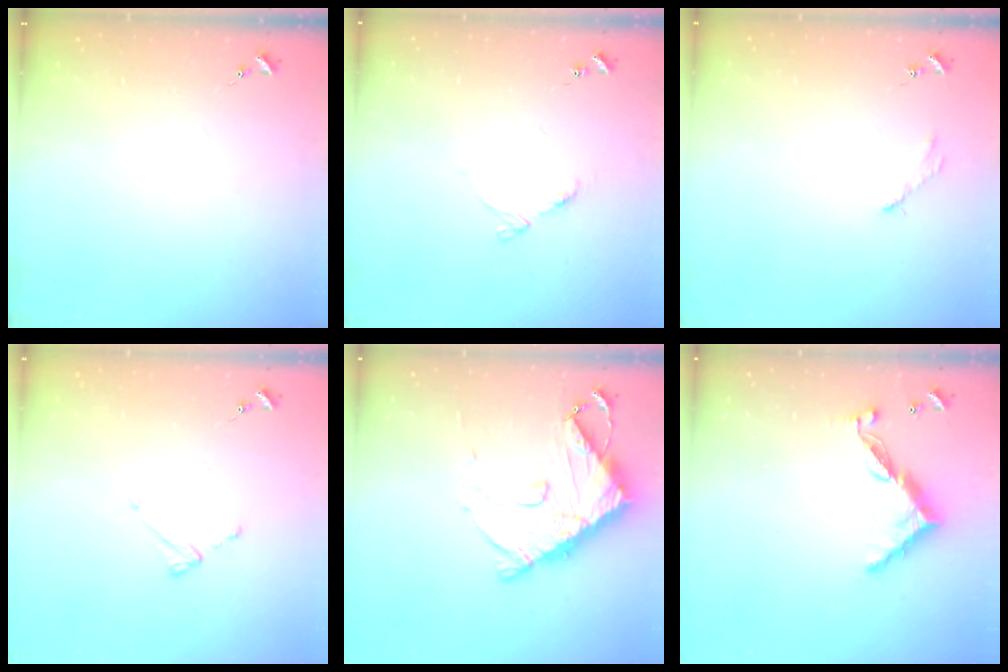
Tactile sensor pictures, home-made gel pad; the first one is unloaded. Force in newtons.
{"total": 5.9, "press": 5.9, "slide": 0.7}
{"total": 2.8, "press": 2.8, "slide": 0.4}
{"total": 3.8, "press": 3.8, "slide": 0.3}
{"total": 13.5, "press": 13.4, "slide": 1.5}
{"total": 9.9, "press": 9.9, "slide": 0.2}